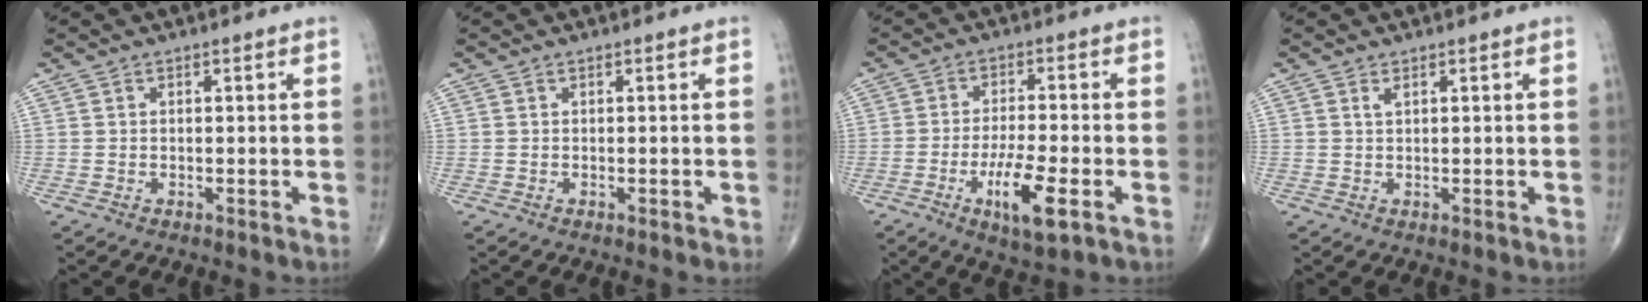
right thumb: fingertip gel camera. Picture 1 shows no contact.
{"total": 0.8, "force": [-0.3, 0.3, 0.7], "torque": [-0.009, -0.003, -0.002]}
{"total": 9.4, "force": [-3.7, 2.3, 8.3], "torque": [-0.157, 0.001, -0.061]}
{"total": 0.9, "force": [0.5, 0.3, 0.6], "torque": [-0.013, 0.003, 0.010]}